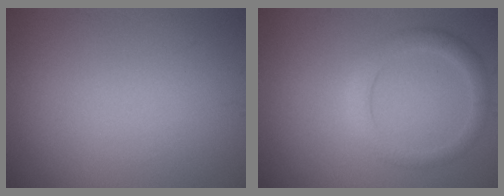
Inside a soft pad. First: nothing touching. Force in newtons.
{"total": 2.7, "press": 2.6, "slide": 0.2}